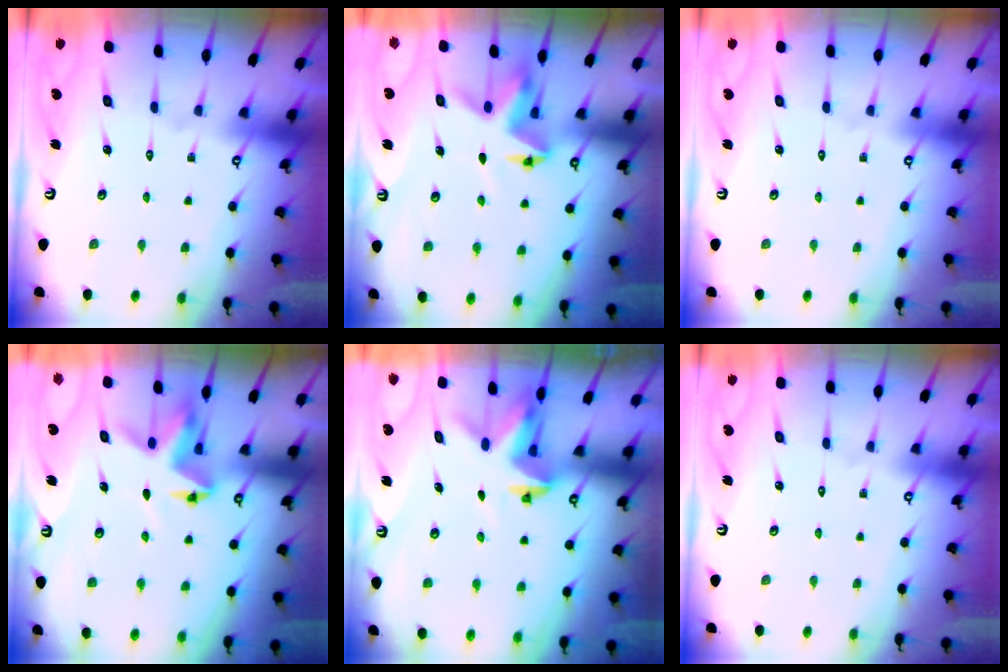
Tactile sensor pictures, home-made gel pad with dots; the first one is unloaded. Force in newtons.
{"total": 6.7, "press": 6.7, "slide": 0.3}
{"total": 0.0}
{"total": 6.7, "press": 6.7, "slide": 0.3}
{"total": 3.2, "press": 3.2, "slide": 0.1}
{"total": 0.0}